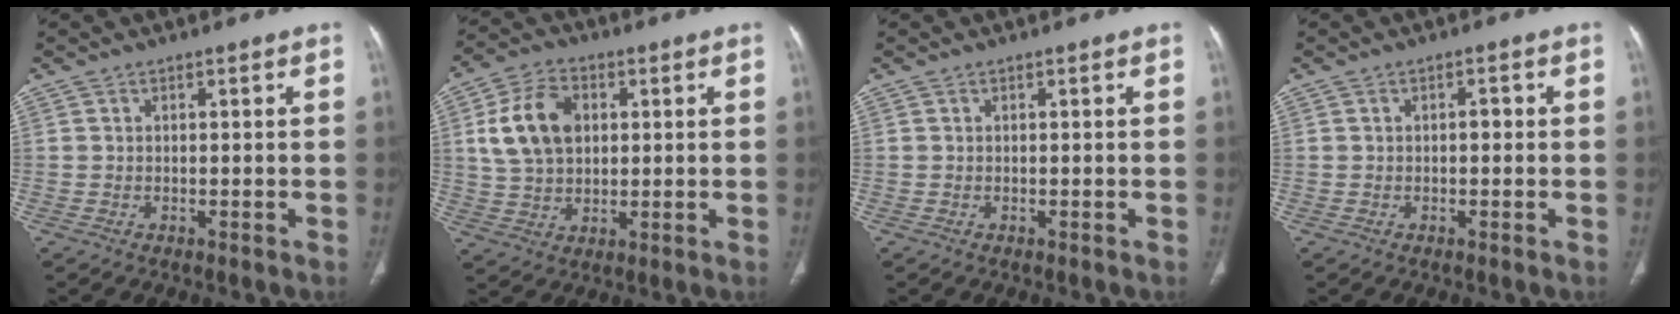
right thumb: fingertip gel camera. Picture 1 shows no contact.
{"total": 12.1, "force": [2.7, 8.4, 8.4], "torque": [-0.143, 0.006, 0.049]}
{"total": 0.0}
{"total": 1.4, "force": [-0.1, 0.8, 1.1], "torque": [-0.012, 0.005, -0.005]}